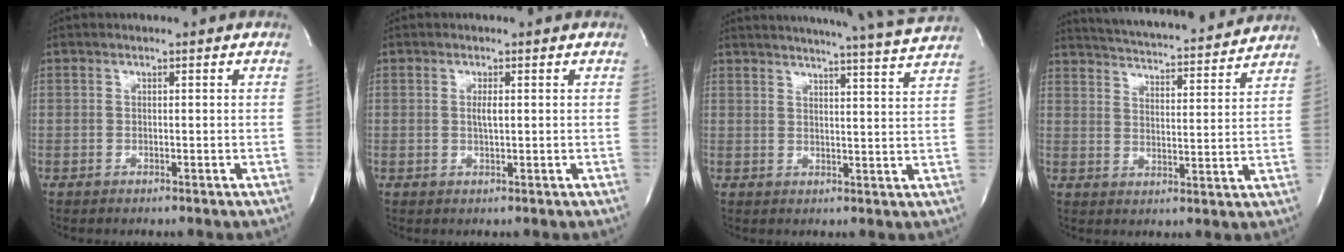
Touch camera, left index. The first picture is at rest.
{"total": 1.4, "force": [0.3, 0.2, 1.4], "torque": [-0.030, 0.000, 0.005]}
{"total": 16.3, "force": [15.3, -1.8, 5.4], "torque": [-0.095, -0.048, 0.186]}
{"total": 18.6, "force": [17.5, 1.7, 6.0], "torque": [-0.101, -0.003, 0.240]}